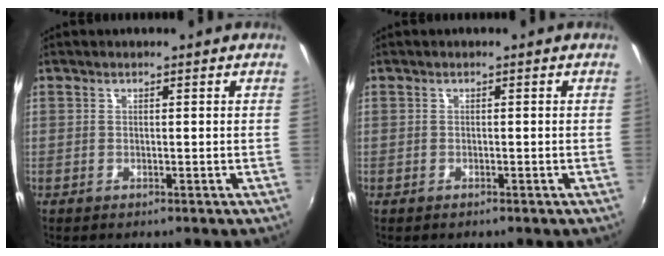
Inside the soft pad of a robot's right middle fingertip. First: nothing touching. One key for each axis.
{"total": 0.6, "fx": -0.5, "fy": 0.2, "fz": 0.2, "tx": -0.004, "ty": -0.001, "tz": -0.010}